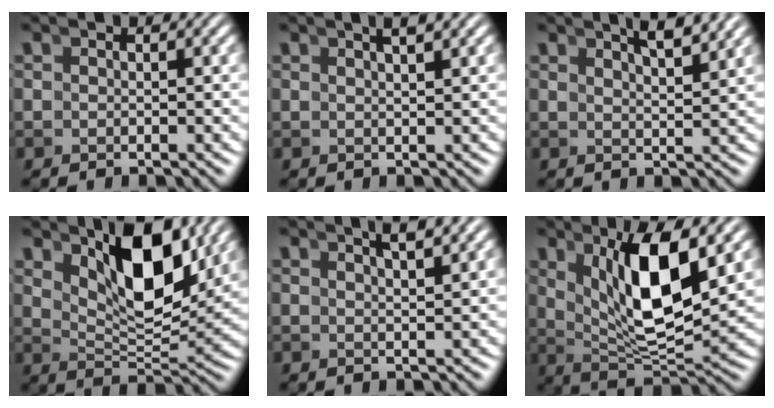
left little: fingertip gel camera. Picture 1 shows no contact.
{"total": 2.3, "force": [1.6, -1.0, 1.4], "torque": [-0.002, 0.011, 0.025]}
{"total": 3.8, "force": [3.0, -0.9, 2.2], "torque": [-0.013, 0.005, 0.051]}
{"total": 7.2, "force": [3.6, 1.8, 6.0], "torque": [-0.089, -0.004, 0.060]}
{"total": 3.1, "force": [2.4, -1.0, 1.7], "torque": [-0.009, 0.008, 0.041]}
{"total": 8.5, "force": [2.5, 2.6, 7.6], "torque": [-0.119, -0.004, 0.051]}